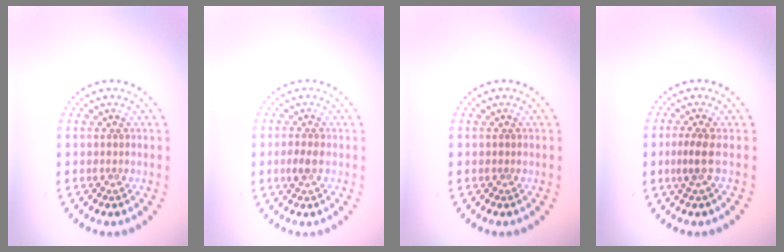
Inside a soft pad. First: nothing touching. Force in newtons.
{"total": 1.5, "press": 1.5, "slide": 0.2}
{"total": 0.0}
{"total": 1.8, "press": 1.3, "slide": 1.1}